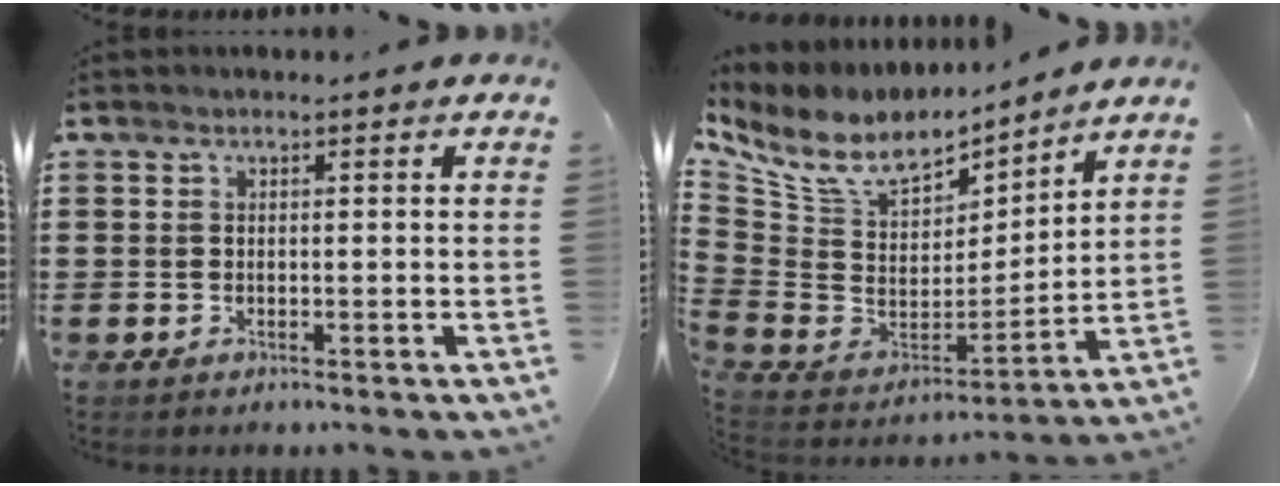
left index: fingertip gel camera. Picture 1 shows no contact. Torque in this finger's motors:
{"motor_torque": [2.14, 0.00, 0.56, 0.15]}